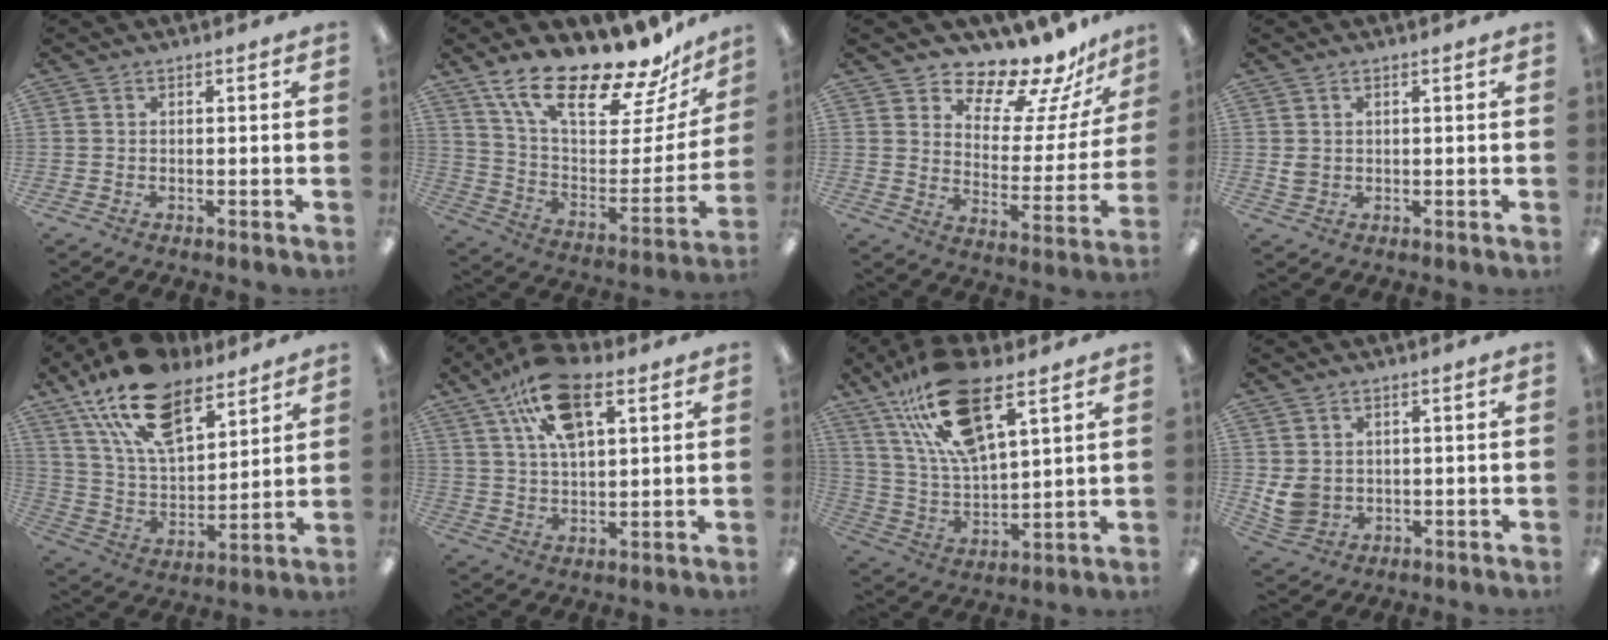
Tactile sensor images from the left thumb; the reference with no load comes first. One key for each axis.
{"total": 22.5, "fx": 18.0, "fy": 6.1, "fz": 12.0, "tx": -0.200, "ty": -0.132, "tz": 0.307}
{"total": 13.2, "fx": 12.0, "fy": 4.0, "fz": 3.7, "tx": -0.057, "ty": -0.112, "tz": 0.207}
{"total": 2.2, "fx": 0.7, "fy": 1.8, "fz": 1.0, "tx": -0.014, "ty": 0.000, "tz": 0.011}
{"total": 20.0, "fx": 13.3, "fy": 9.7, "fz": 11.3, "tx": -0.210, "ty": -0.061, "tz": 0.242}
{"total": 14.5, "fx": 7.9, "fy": 7.0, "fz": 9.8, "tx": -0.167, "ty": -0.018, "tz": 0.144}
{"total": 20.0, "fx": 12.5, "fy": 7.4, "fz": 13.8, "tx": -0.269, "ty": -0.043, "tz": 0.217}
{"total": 5.4, "fx": 1.6, "fy": 4.6, "fz": 2.5, "tx": -0.058, "ty": -0.004, "tz": 0.033}